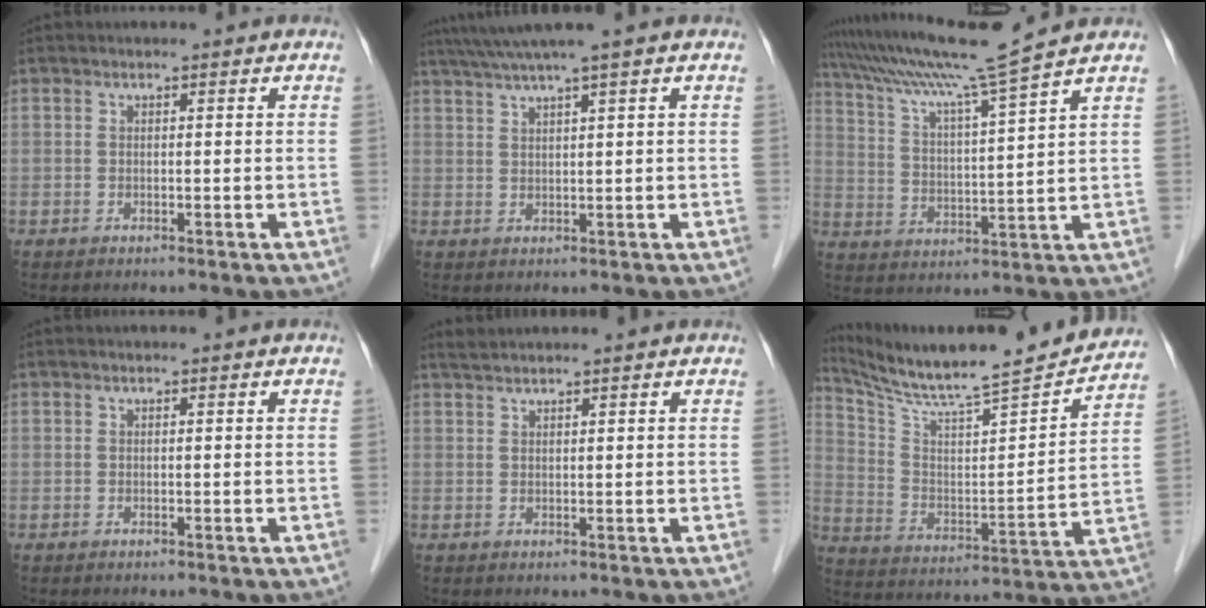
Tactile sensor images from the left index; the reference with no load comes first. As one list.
[{"total": 5.5, "force": [4.1, -1.4, 3.3], "torque": [-0.061, 0.021, 0.077]}, {"total": 12.3, "force": [10.5, -3.3, 5.4], "torque": [-0.103, -0.014, 0.183]}, {"total": 0.0}, {"total": 3.0, "force": [2.8, -0.3, 1.1], "torque": [-0.012, 0.028, 0.052]}, {"total": 22.2, "force": [20.2, 0.5, 9.2], "torque": [-0.160, -0.034, 0.306]}]